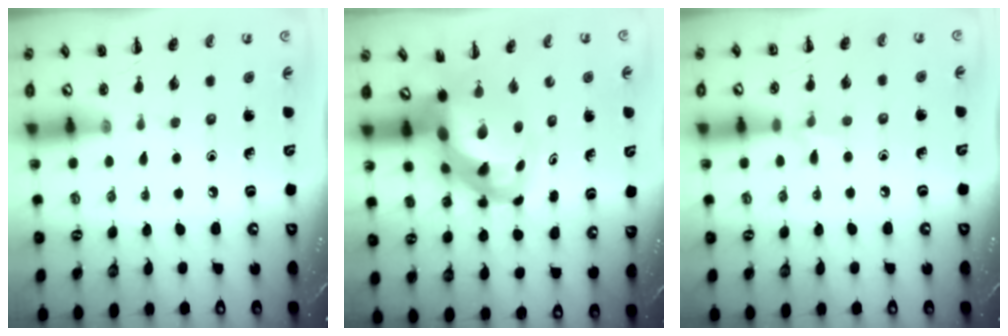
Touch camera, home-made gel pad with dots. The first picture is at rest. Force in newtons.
{"total": 6.9, "press": 6.5, "slide": 2.2}
{"total": 5.4, "press": 5.1, "slide": 1.7}